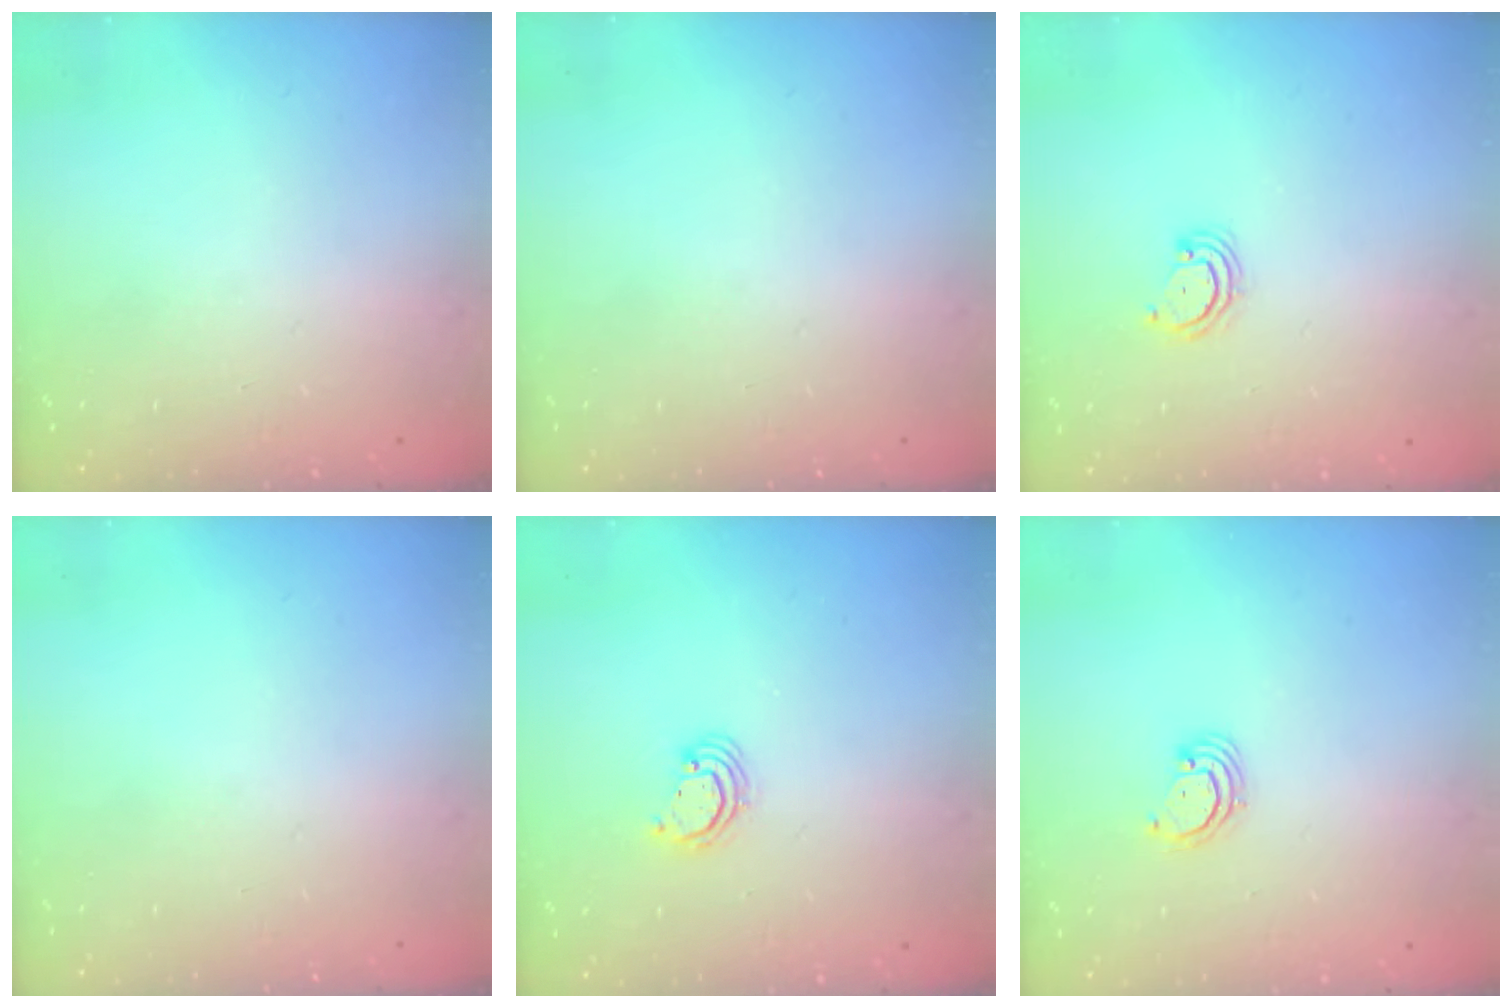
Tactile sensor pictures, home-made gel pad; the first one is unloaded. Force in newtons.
{"total": 0.0}
{"total": 2.9, "press": 2.9, "slide": 0.3}
{"total": 0.0}
{"total": 2.4, "press": 2.4, "slide": 0.1}
{"total": 2.8, "press": 2.8, "slide": 0.2}